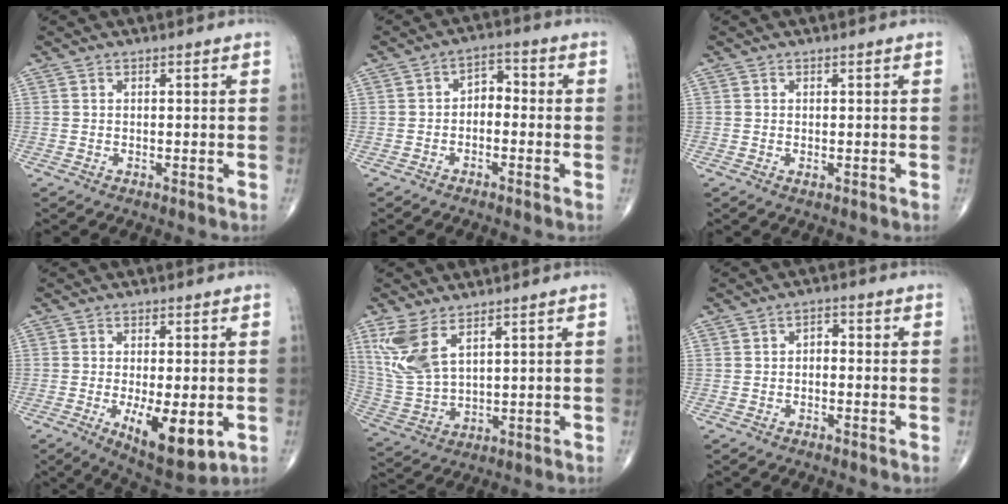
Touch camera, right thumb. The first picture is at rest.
{"total": 4.1, "force": [-1.0, 2.7, 2.9], "torque": [-0.030, 0.028, -0.028]}
{"total": 0.5, "force": [-0.1, 0.3, 0.4], "torque": [-0.007, -0.002, -0.001]}
{"total": 11.3, "force": [-3.0, 4.3, 10.0], "torque": [-0.148, -0.020, -0.038]}
{"total": 9.6, "force": [5.2, 4.1, 7.0], "torque": [-0.159, -0.017, 0.119]}
{"total": 2.2, "force": [-0.4, 1.5, 1.6], "torque": [-0.014, 0.013, -0.014]}